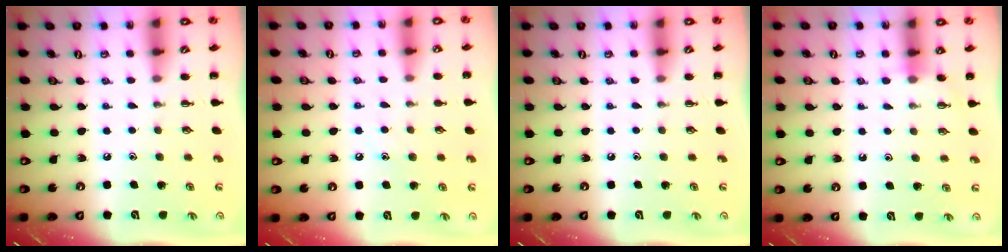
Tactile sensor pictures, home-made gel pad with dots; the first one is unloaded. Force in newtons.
{"total": 6.0, "press": 5.8, "slide": 1.6}
{"total": 0.0}
{"total": 4.3, "press": 4.1, "slide": 1.2}